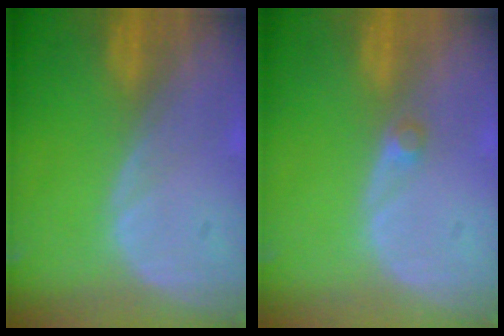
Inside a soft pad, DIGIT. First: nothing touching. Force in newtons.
{"total": 1.3, "press": 1.1, "slide": 0.6}